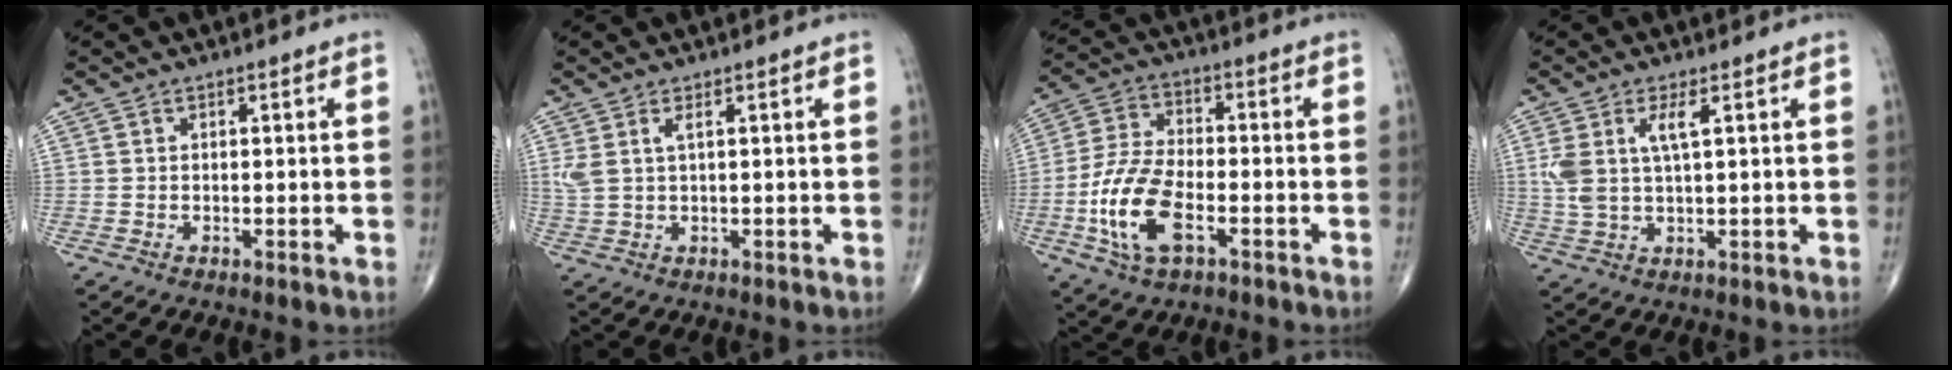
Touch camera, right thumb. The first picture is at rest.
{"total": 3.2, "force": [1.2, 0.9, 2.8], "torque": [-0.078, 0.006, 0.034]}
{"total": 13.0, "force": [-4.4, 6.3, 10.5], "torque": [-0.222, 0.017, -0.083]}
{"total": 6.3, "force": [2.0, 2.0, 5.7], "torque": [-0.137, -0.005, 0.045]}